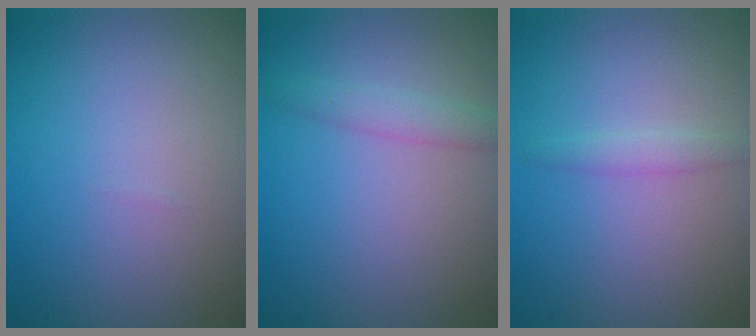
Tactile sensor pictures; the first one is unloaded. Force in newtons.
{"total": 1.8, "press": 1.8, "slide": 0.0}
{"total": 1.3, "press": 1.3, "slide": 0.0}